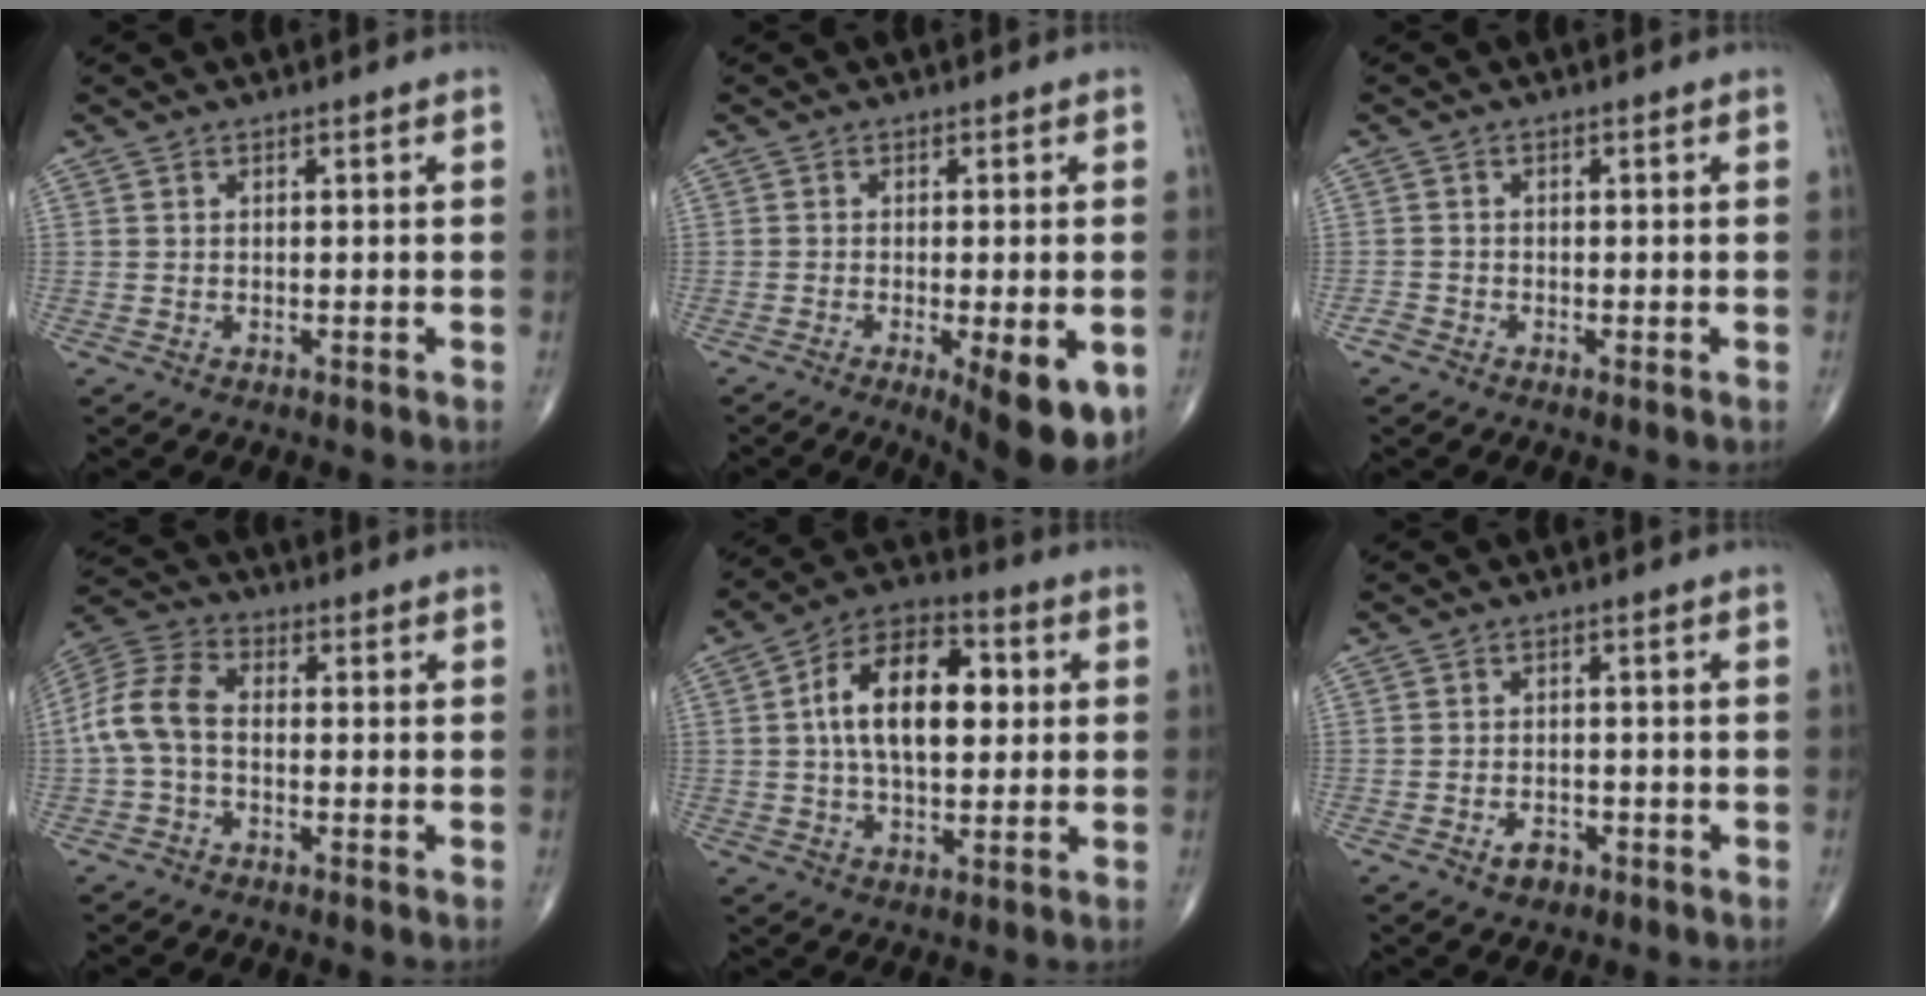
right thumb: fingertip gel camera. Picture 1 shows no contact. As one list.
[{"total": 9.3, "force": [-3.3, 2.7, 8.2], "torque": [-0.096, -0.013, -0.042]}, {"total": 1.2, "force": [-0.9, 0.7, 0.4], "torque": [-0.004, 0.000, -0.024]}, {"total": 8.9, "force": [-1.1, 5.4, 7.0], "torque": [-0.148, 0.027, -0.034]}, {"total": 15.6, "force": [2.2, 8.5, 12.9], "torque": [-0.201, 0.018, 0.030]}, {"total": 2.9, "force": [-1.7, 1.8, 1.6], "torque": [-0.019, 0.008, -0.025]}]